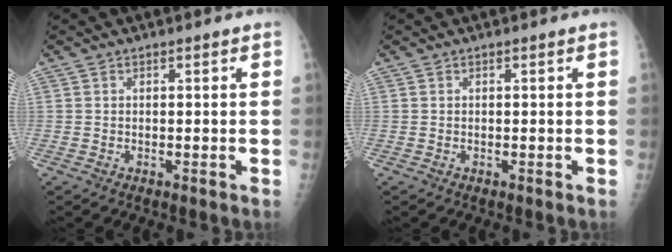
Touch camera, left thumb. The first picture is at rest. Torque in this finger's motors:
{"motor_torque": [1.44, 1.26, 0.11, 0.07, 0.03]}